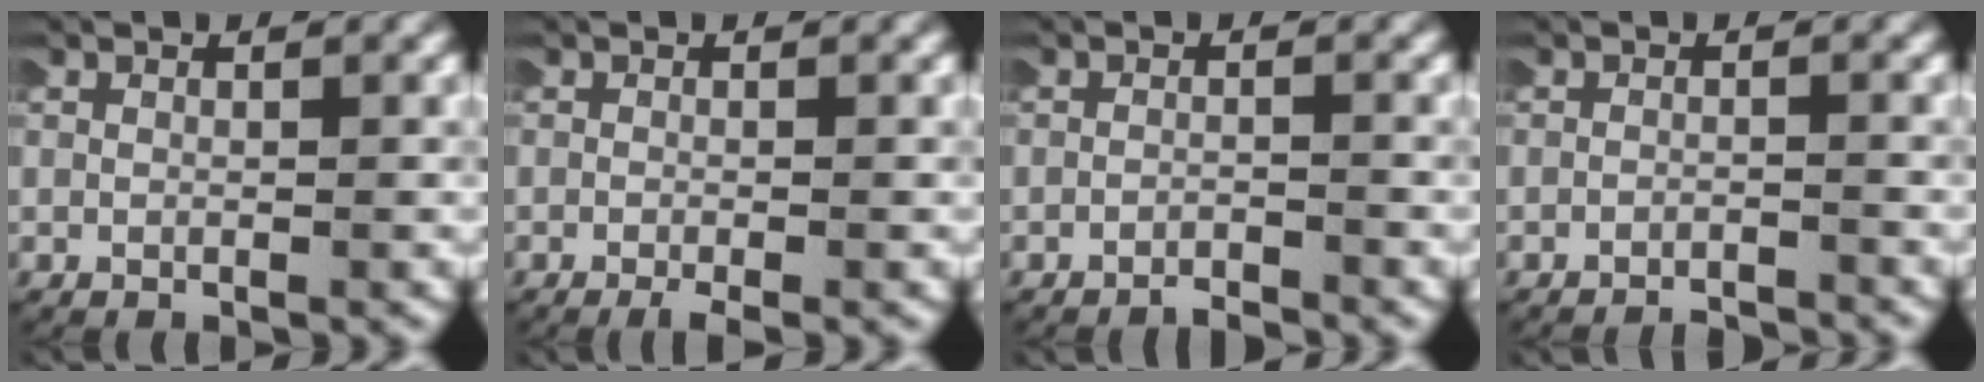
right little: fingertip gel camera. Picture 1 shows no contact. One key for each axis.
{"total": 1.6, "fx": -1.3, "fy": 0.2, "fz": 0.9, "tx": -0.017, "ty": -0.006, "tz": -0.018}
{"total": 1.6, "fx": -1.6, "fy": -0.1, "fz": -0.2, "tx": 0.000, "ty": -0.006, "tz": -0.027}
{"total": 3.3, "fx": -3.3, "fy": 0.3, "fz": -0.1, "tx": -0.001, "ty": -0.015, "tz": -0.048}